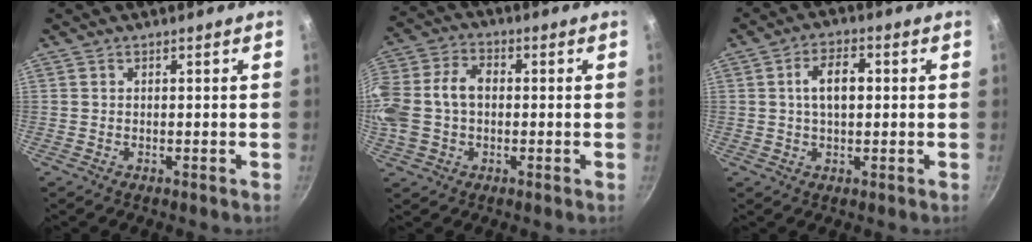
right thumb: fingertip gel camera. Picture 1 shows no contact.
{"total": 15.2, "force": [-0.1, 11.0, 10.4], "torque": [-0.223, 0.036, -0.007]}
{"total": 6.9, "force": [0.9, 3.9, 5.7], "torque": [-0.084, 0.015, 0.014]}